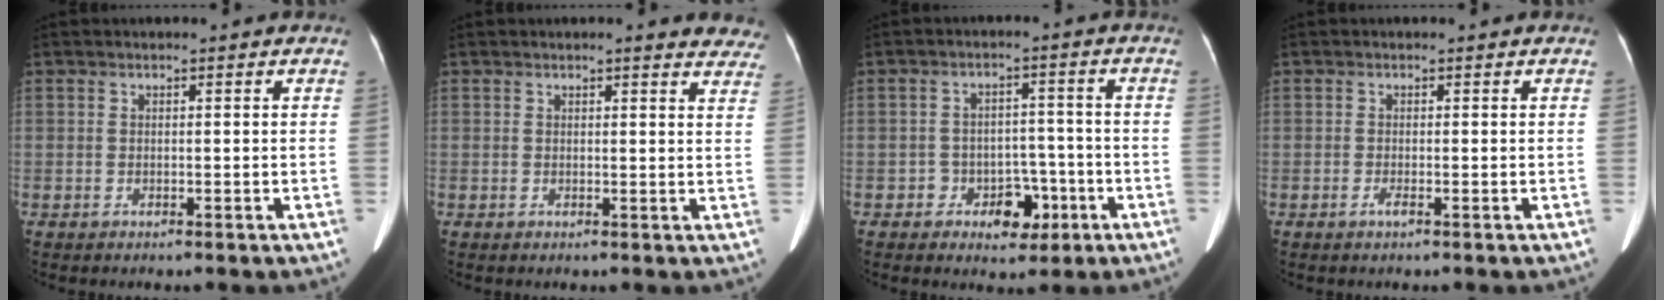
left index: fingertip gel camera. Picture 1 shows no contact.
{"total": 9.1, "force": [8.3, 2.0, 3.0], "torque": [-0.002, -0.013, 0.065]}
{"total": 5.5, "force": [-2.8, 3.9, 2.8], "torque": [-0.034, 0.017, -0.034]}
{"total": 0.8, "force": [-0.4, 0.0, 0.6], "torque": [-0.014, -0.002, -0.008]}